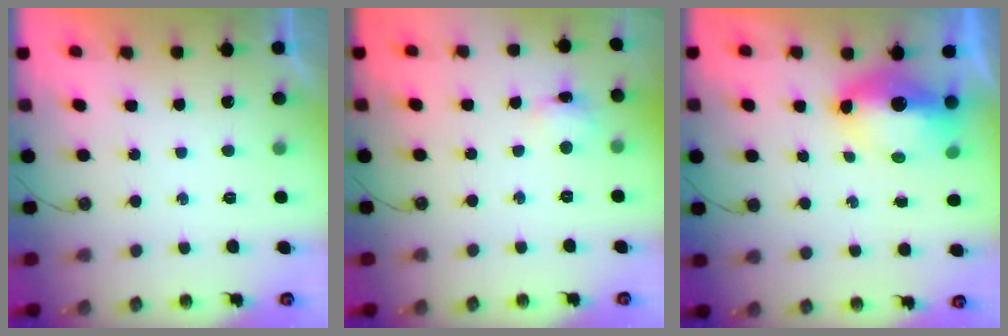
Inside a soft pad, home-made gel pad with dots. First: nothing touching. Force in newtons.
{"total": 2.8, "press": 2.8, "slide": 0.5}
{"total": 8.0, "press": 8.0, "slide": 0.9}